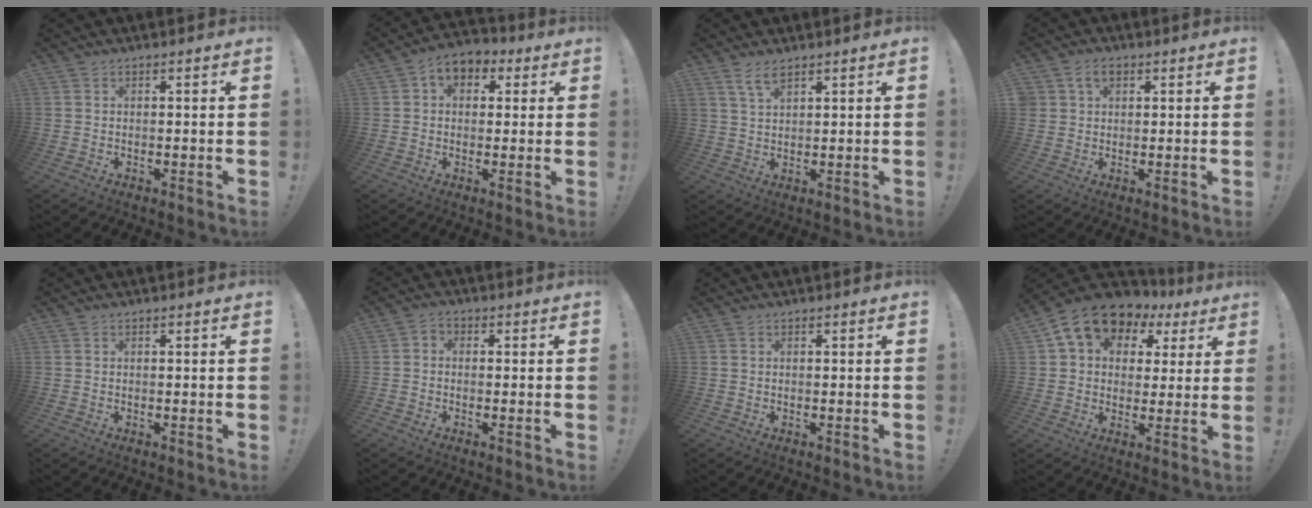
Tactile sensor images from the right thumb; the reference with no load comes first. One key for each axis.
{"total": 6.2, "fx": 1.9, "fy": 4.8, "fz": 3.5, "tx": -0.044, "ty": -0.005, "tz": 0.037}
{"total": 4.4, "fx": 3.1, "fy": 1.2, "fz": 2.9, "tx": -0.050, "ty": -0.014, "tz": 0.056}
{"total": 4.2, "fx": 1.9, "fy": 3.1, "fz": 2.1, "tx": -0.035, "ty": 0.003, "tz": 0.035}
{"total": 0.0}
{"total": 2.3, "fx": -1.2, "fy": 1.7, "fz": 1.1, "tx": -0.015, "ty": 0.007, "tz": -0.022}
{"total": 0.0}
{"total": 12.8, "fx": 6.6, "fy": 8.9, "fz": 6.4, "tx": -0.104, "ty": -0.033, "tz": 0.123}